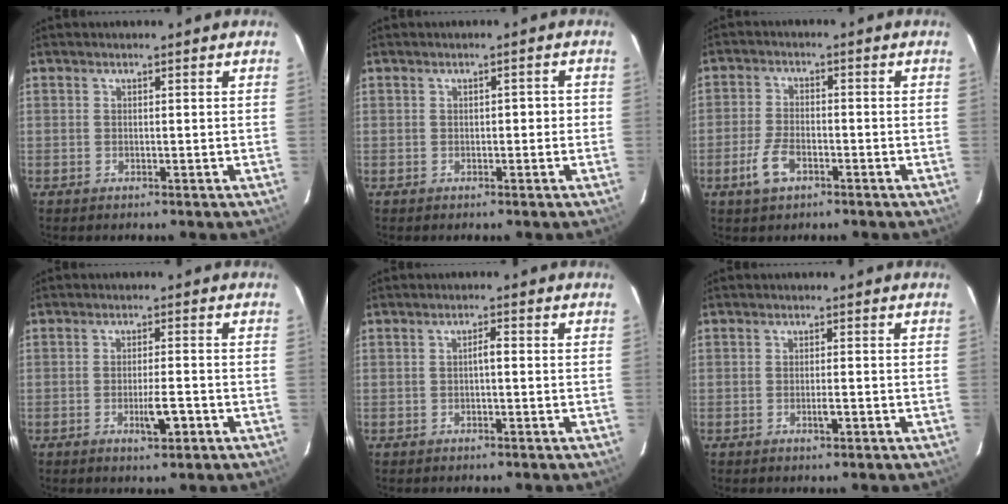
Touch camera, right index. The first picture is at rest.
{"total": 1.5, "force": [-0.2, 0.8, 1.2], "torque": [-0.014, 0.013, -0.003]}
{"total": 4.9, "force": [-2.6, 2.4, 3.5], "torque": [-0.080, -0.002, -0.048]}
{"total": 3.7, "force": [-1.6, 0.6, 3.3], "torque": [-0.055, -0.001, -0.023]}
{"total": 1.4, "force": [-0.2, 0.3, 1.4], "torque": [-0.022, 0.004, -0.004]}
{"total": 1.5, "force": [-0.7, 0.2, 1.3], "torque": [-0.023, -0.001, -0.010]}